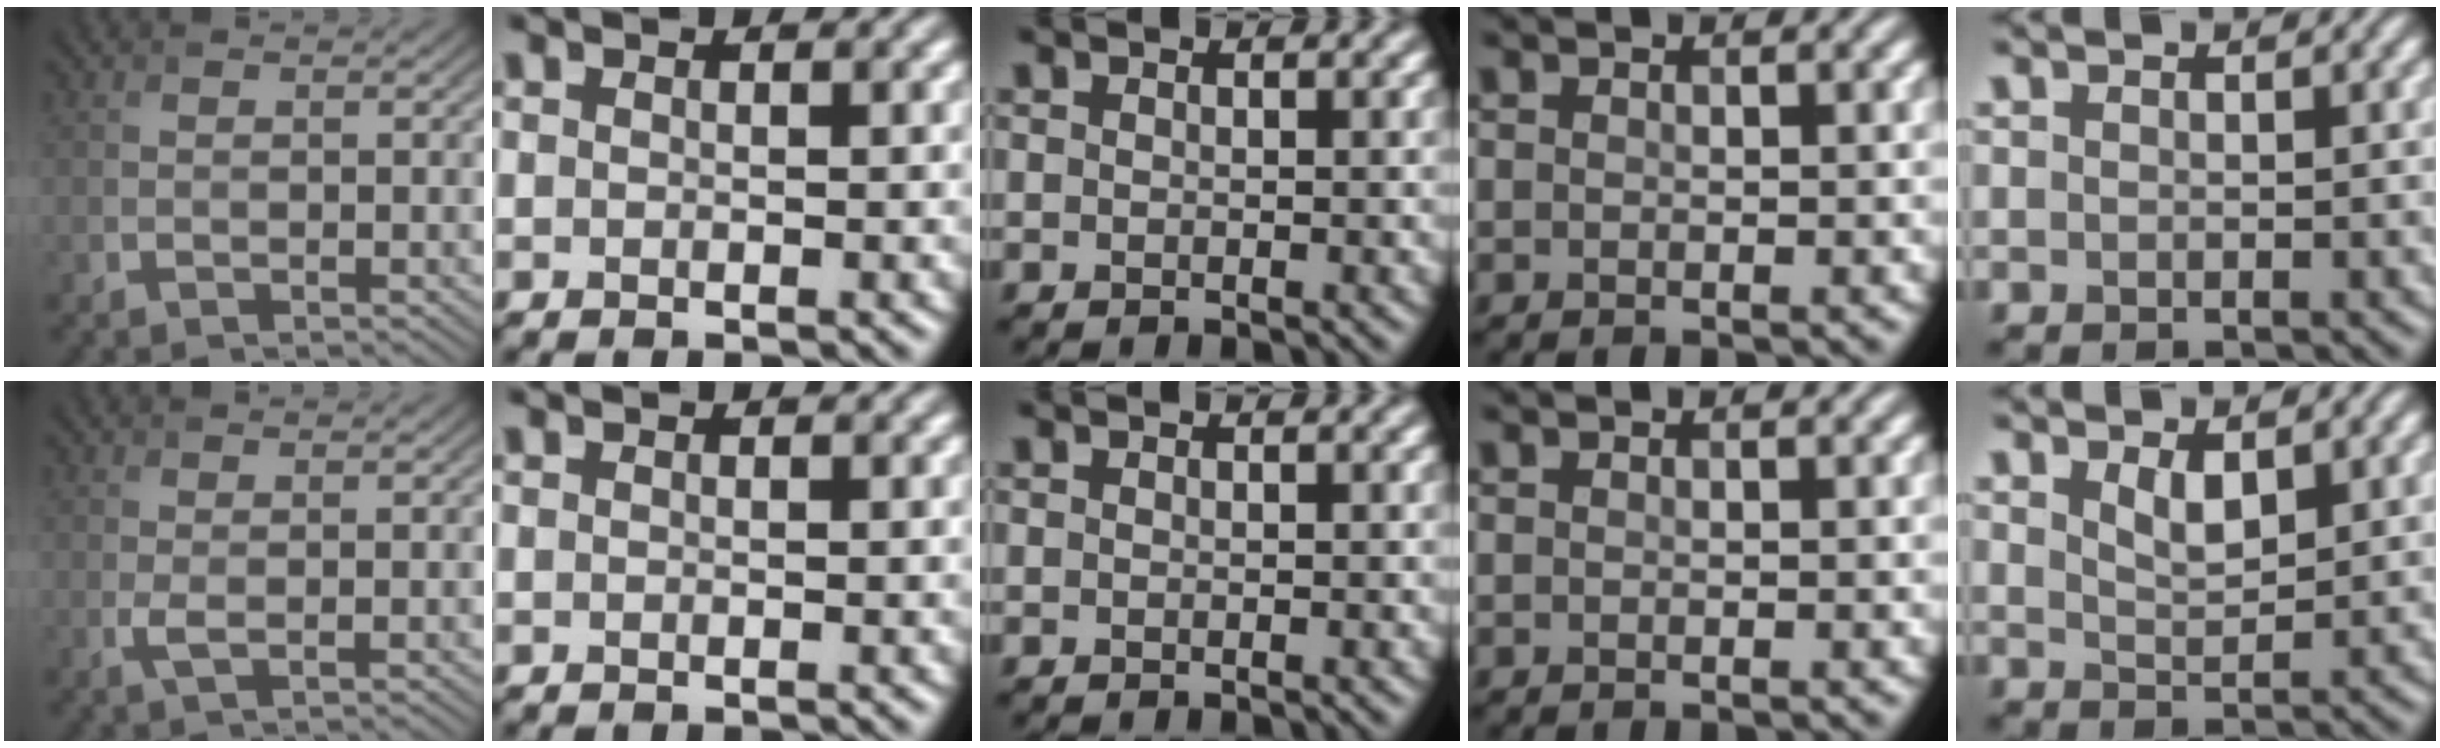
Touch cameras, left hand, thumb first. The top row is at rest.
{"thumb": {"total": 1.2, "force": [0.2, 0.3, 1.2], "torque": [-0.030, 0.001, 0.004]}, "little": {"total": 1.8, "force": [1.2, 0.6, 1.3], "torque": [-0.027, -0.004, 0.024]}}